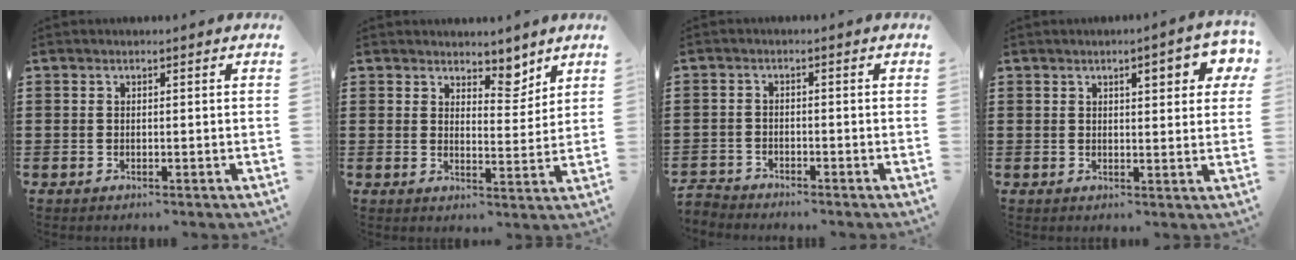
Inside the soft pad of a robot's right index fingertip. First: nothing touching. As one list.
[{"total": 4.8, "force": [4.1, 2.2, 1.2], "torque": [-0.022, -0.014, 0.072]}, {"total": 2.1, "force": [-2.0, 0.3, -0.2], "torque": [-0.003, 0.000, -0.046]}, {"total": 4.6, "force": [2.1, 1.3, 3.9], "torque": [-0.056, -0.002, 0.029]}]